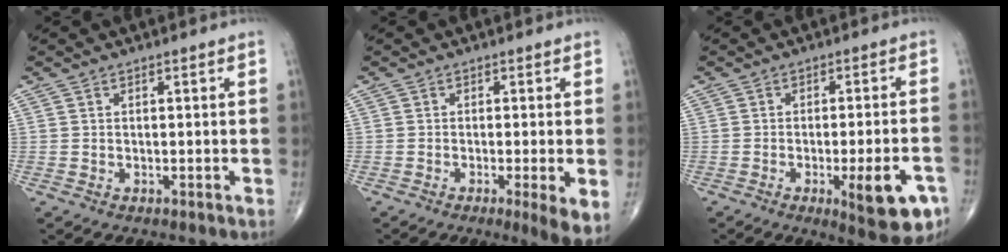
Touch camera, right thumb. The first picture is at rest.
{"total": 5.4, "force": [-1.5, 0.6, 5.1], "torque": [-0.083, -0.017, -0.027]}
{"total": 11.3, "force": [-4.8, 3.0, 9.8], "torque": [-0.117, 0.011, -0.056]}